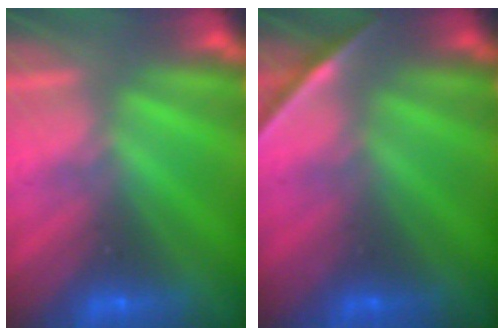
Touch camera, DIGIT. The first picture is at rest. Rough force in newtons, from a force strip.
{"total": 1.7}